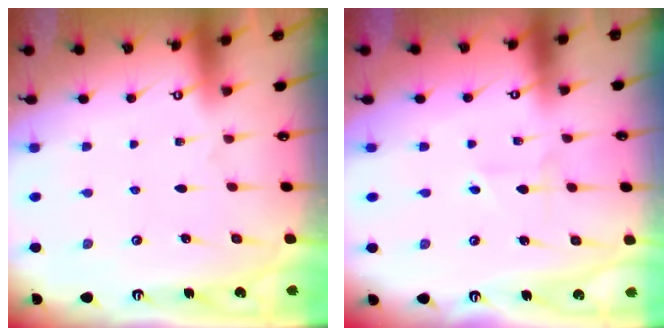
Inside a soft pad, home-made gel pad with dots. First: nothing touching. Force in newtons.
{"total": 1.6, "press": 1.5, "slide": 0.5}